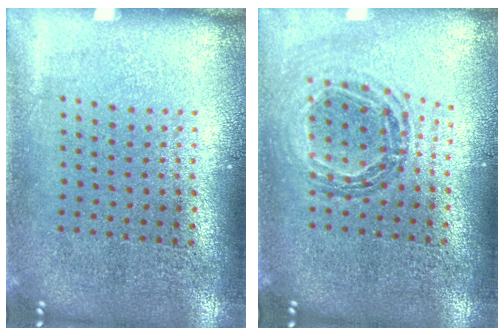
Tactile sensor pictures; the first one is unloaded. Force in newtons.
{"total": 0.8, "press": 0.8, "slide": 0.1}